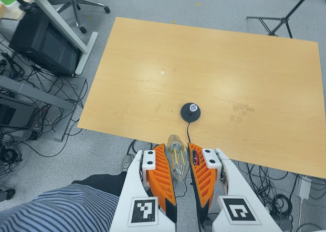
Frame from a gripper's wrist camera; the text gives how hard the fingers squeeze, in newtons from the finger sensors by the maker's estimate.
{"total": 19.4, "left": 23.5, "right": 15.3}